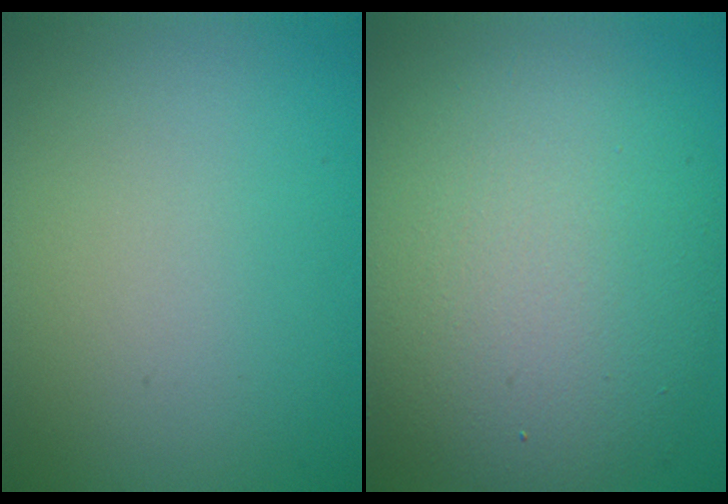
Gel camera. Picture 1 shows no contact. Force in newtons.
{"total": 10.4, "press": 10.4, "slide": 0.6}